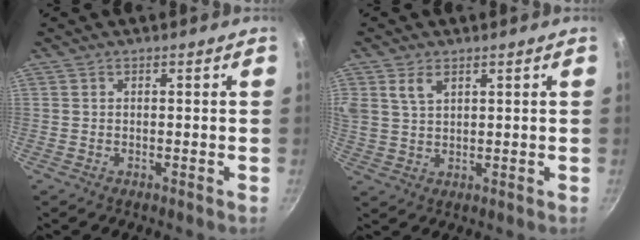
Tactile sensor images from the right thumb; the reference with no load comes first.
{"total": 5.0, "force": [2.5, 2.9, 3.2], "torque": [-0.052, -0.004, 0.053]}